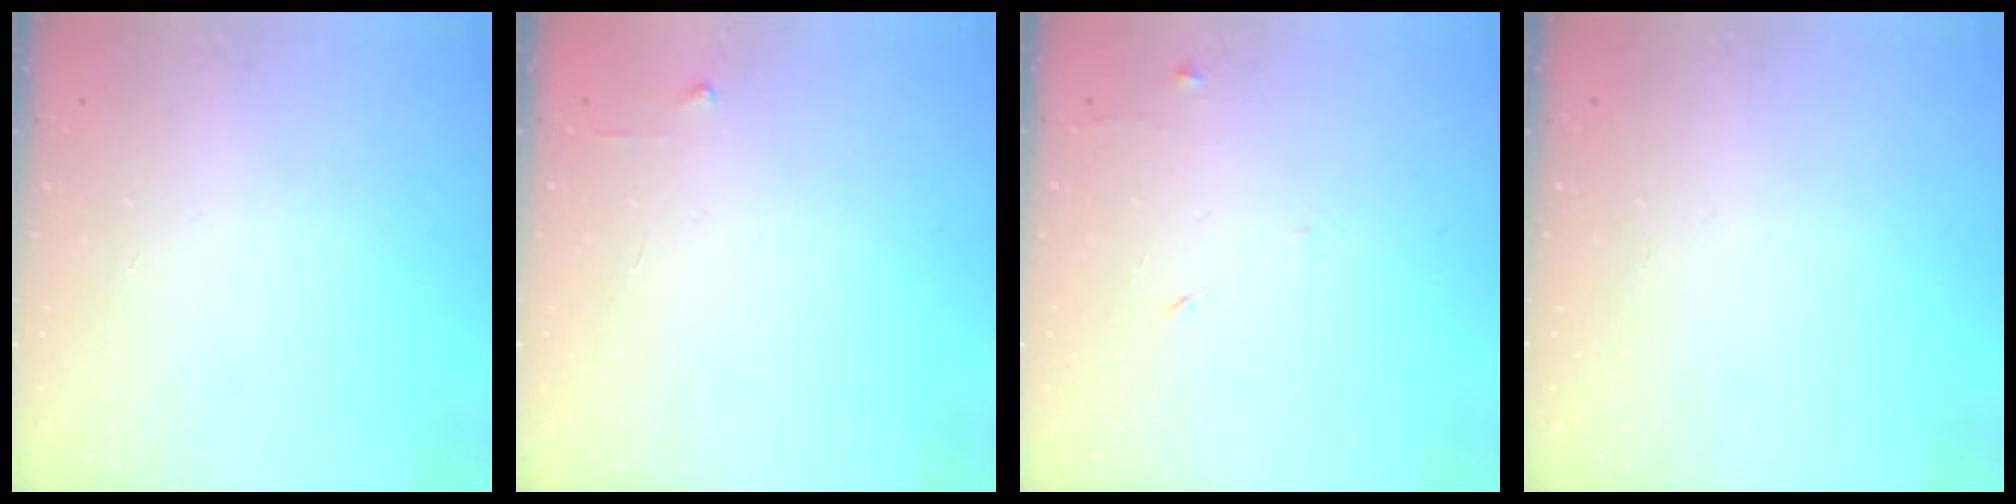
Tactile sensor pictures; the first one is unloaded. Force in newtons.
{"total": 3.7, "press": 3.6, "slide": 0.4}
{"total": 5.2, "press": 5.1, "slide": 0.6}
{"total": 0.0}